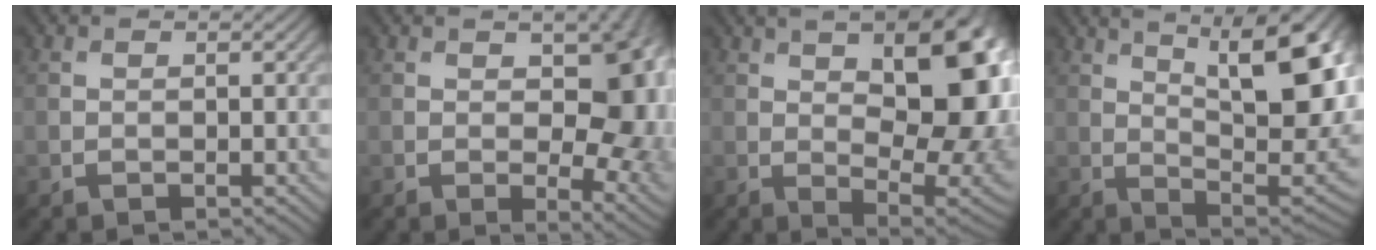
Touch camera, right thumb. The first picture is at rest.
{"total": 11.9, "force": [0.7, 6.5, 9.9], "torque": [-0.126, -0.013, 0.023]}
{"total": 18.1, "force": [4.1, 8.8, 15.3], "torque": [-0.196, 0.017, 0.063]}
{"total": 17.0, "force": [6.0, 6.2, 14.6], "torque": [-0.210, 0.027, 0.097]}